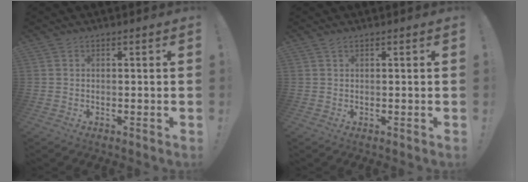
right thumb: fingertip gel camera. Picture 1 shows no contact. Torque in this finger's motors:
{"motor_torque": [0.00, 0.11, 0.28, 0.09, -0.04]}